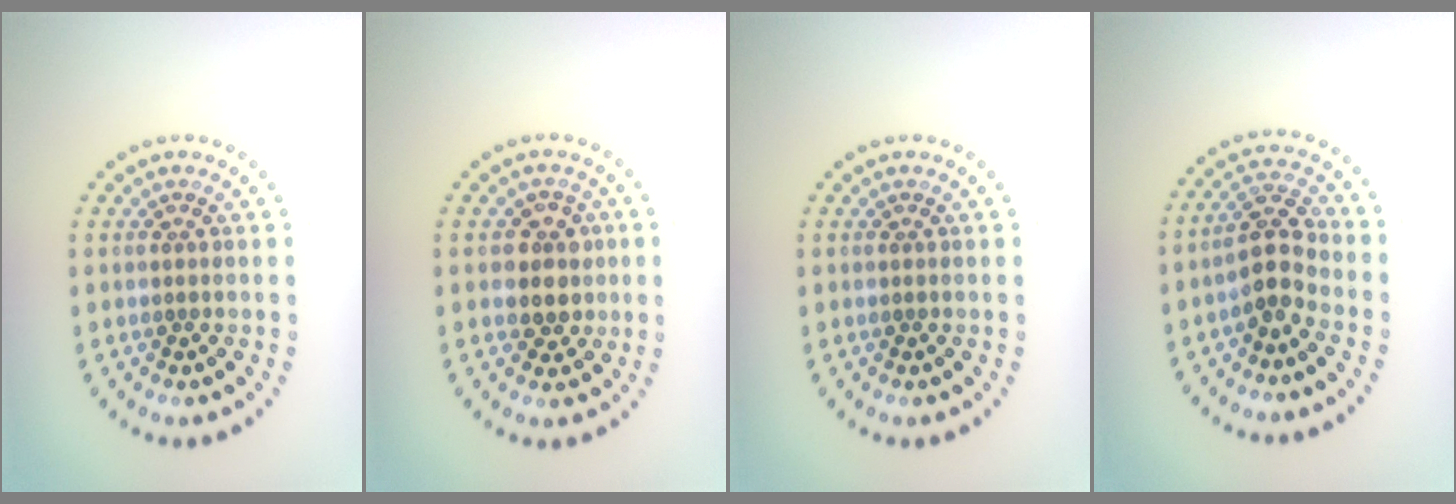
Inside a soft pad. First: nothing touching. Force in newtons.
{"total": 2.8, "press": 2.6, "slide": 1.1}
{"total": 0.0}
{"total": 3.4, "press": 2.9, "slide": 1.6}